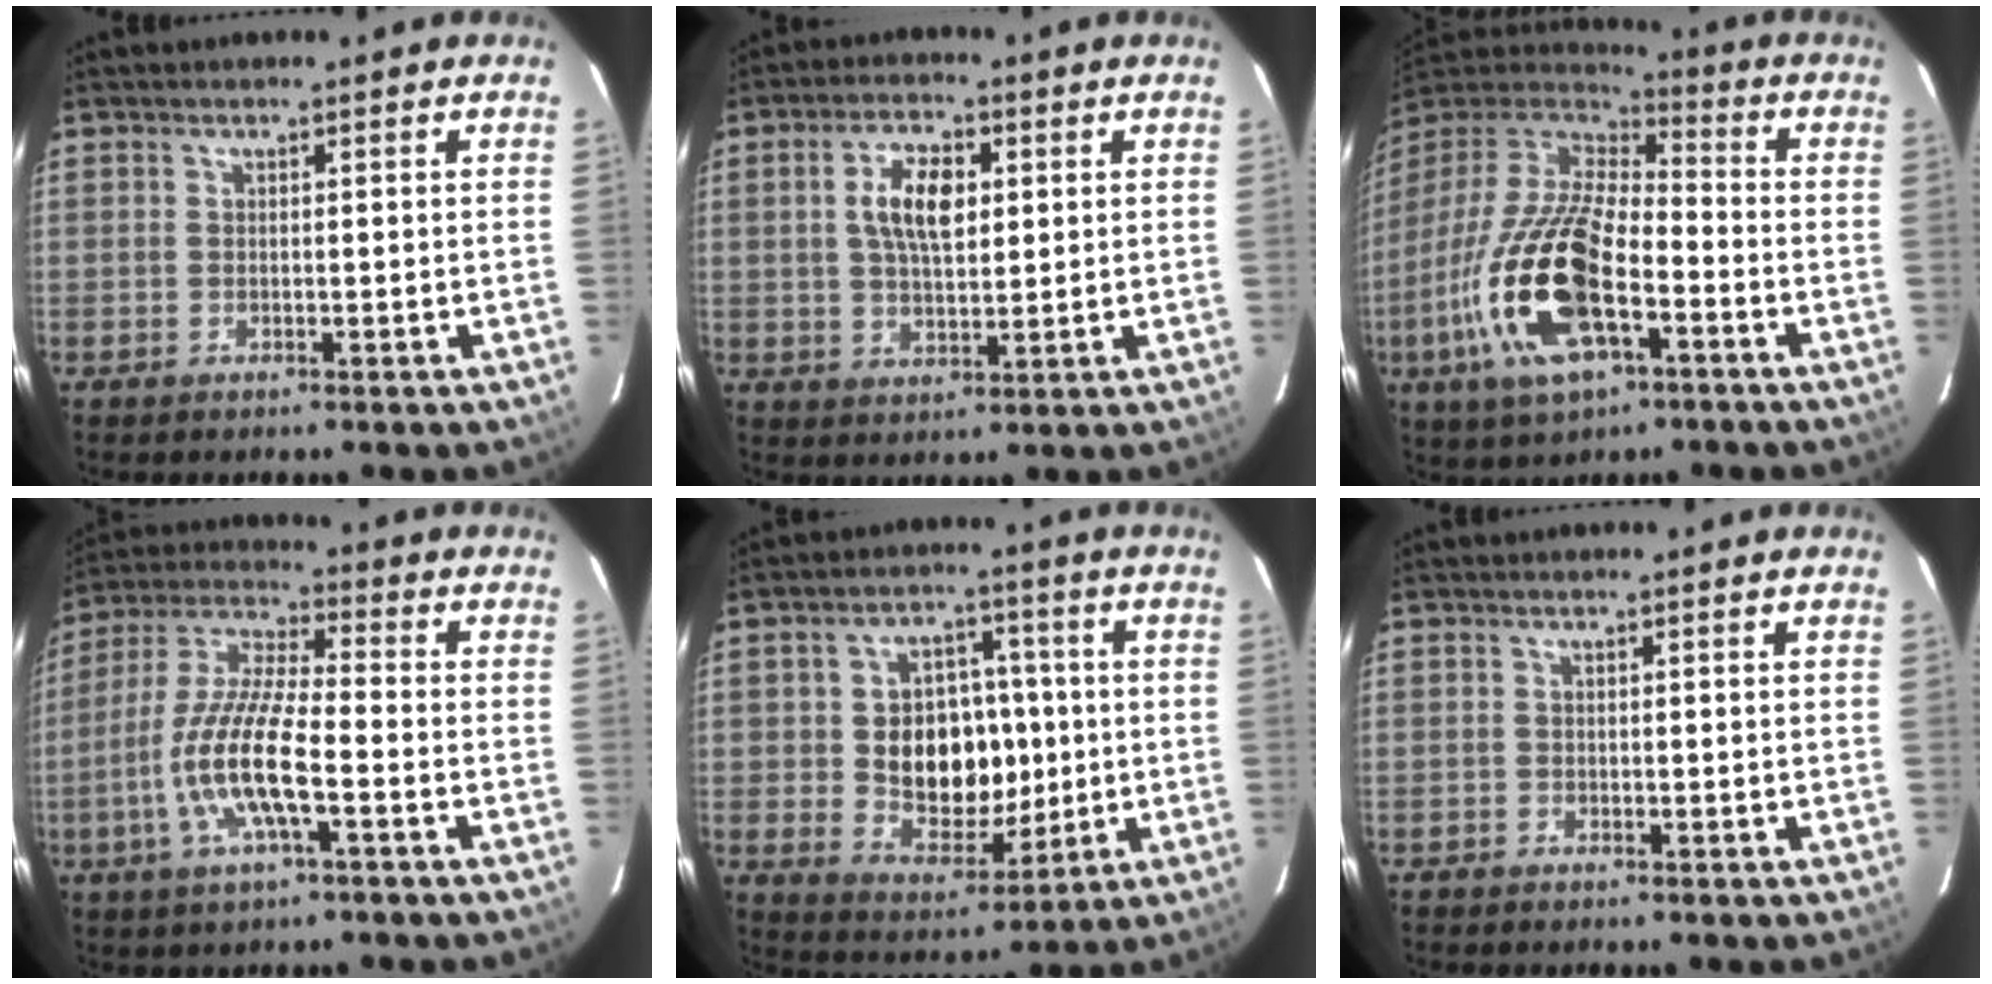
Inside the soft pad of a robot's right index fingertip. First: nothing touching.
{"total": 8.2, "force": [1.9, 4.0, 6.9], "torque": [-0.128, 0.011, 0.036]}
{"total": 22.4, "force": [-8.2, 9.2, 18.7], "torque": [-0.394, -0.035, -0.158]}
{"total": 13.6, "force": [-4.5, 2.8, 12.5], "torque": [-0.260, -0.004, -0.091]}
{"total": 12.9, "force": [-0.3, 9.6, 8.7], "torque": [-0.173, 0.010, 0.013]}
{"total": 0.6, "force": [-0.6, 0.2, 0.0], "torque": [-0.002, 0.003, -0.012]}